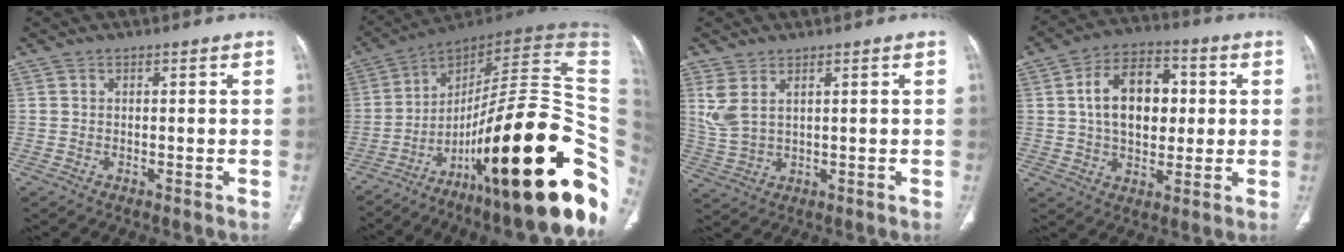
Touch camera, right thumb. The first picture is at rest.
{"total": 39.9, "force": [-11.2, 11.0, 36.7], "torque": [-0.447, 0.079, -0.167]}
{"total": 5.5, "force": [2.4, 2.7, 4.1], "torque": [-0.097, -0.006, 0.063]}
{"total": 14.4, "force": [2.0, 9.3, 10.8], "torque": [-0.138, 0.010, 0.028]}